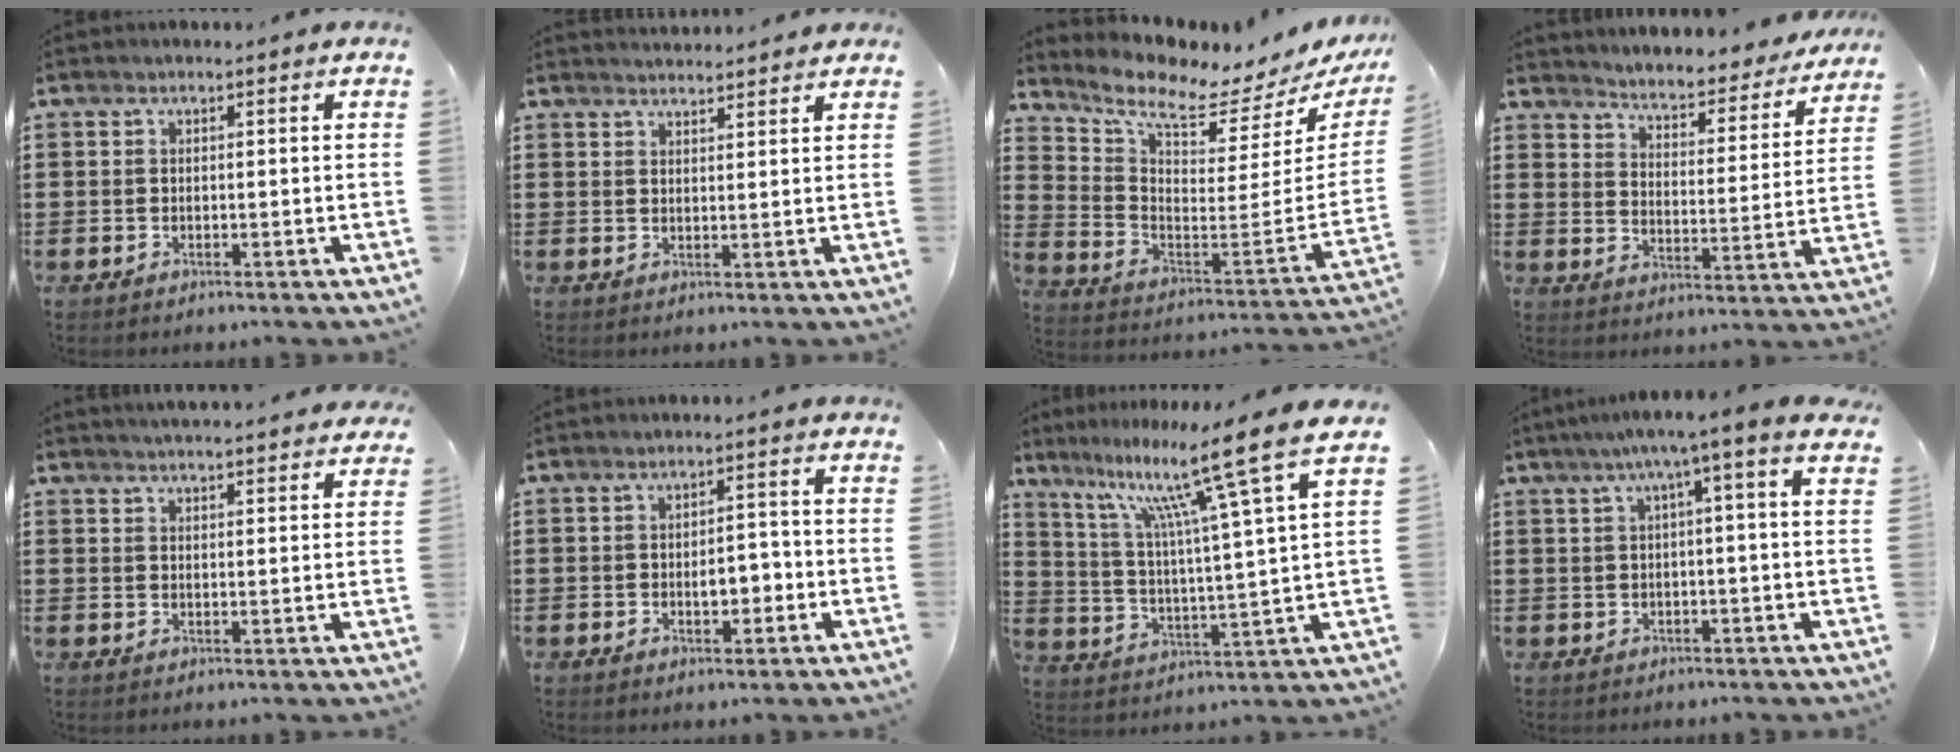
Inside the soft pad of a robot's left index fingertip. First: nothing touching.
{"total": 2.3, "force": [2.3, -0.1, 0.0], "torque": [-0.005, -0.004, 0.044]}
{"total": 6.7, "force": [5.2, 1.3, 4.1], "torque": [-0.099, -0.059, 0.080]}
{"total": 3.7, "force": [3.7, -0.3, 0.3], "torque": [-0.030, -0.039, 0.053]}
{"total": 3.2, "force": [3.2, -0.3, 0.2], "torque": [-0.013, -0.012, 0.057]}
{"total": 4.2, "force": [-0.8, 1.9, 3.6], "torque": [-0.059, 0.002, -0.019]}
{"total": 13.3, "force": [9.7, 0.0, 9.0], "torque": [-0.184, -0.061, 0.148]}
{"total": 3.8, "force": [1.0, -0.6, 3.7], "torque": [-0.070, -0.003, 0.009]}